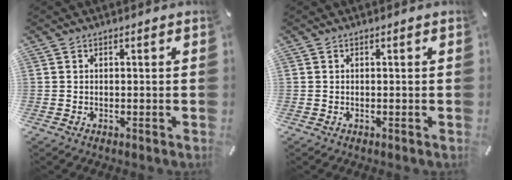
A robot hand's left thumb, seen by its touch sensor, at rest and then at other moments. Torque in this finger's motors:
{"motor_torque": [-0.26, -0.09, 0.04, 0.16, 0.05]}